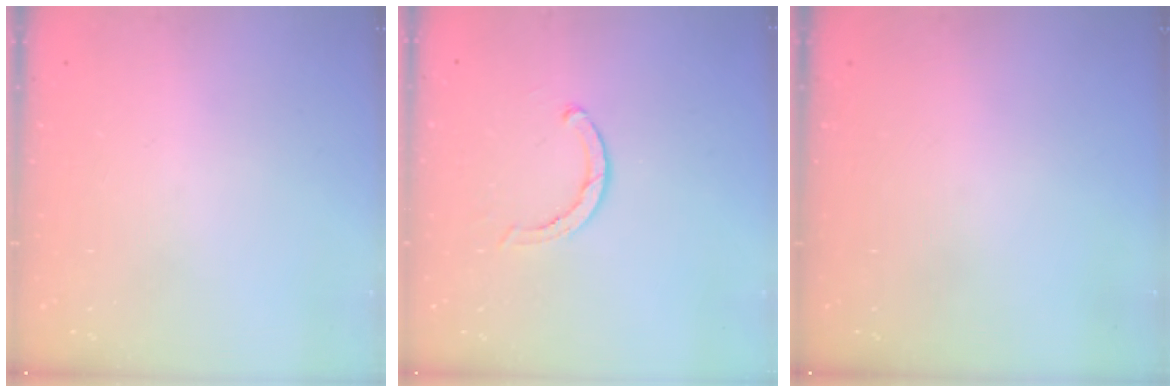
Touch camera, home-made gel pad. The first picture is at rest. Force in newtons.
{"total": 2.8, "press": 2.8, "slide": 0.2}
{"total": 0.0}